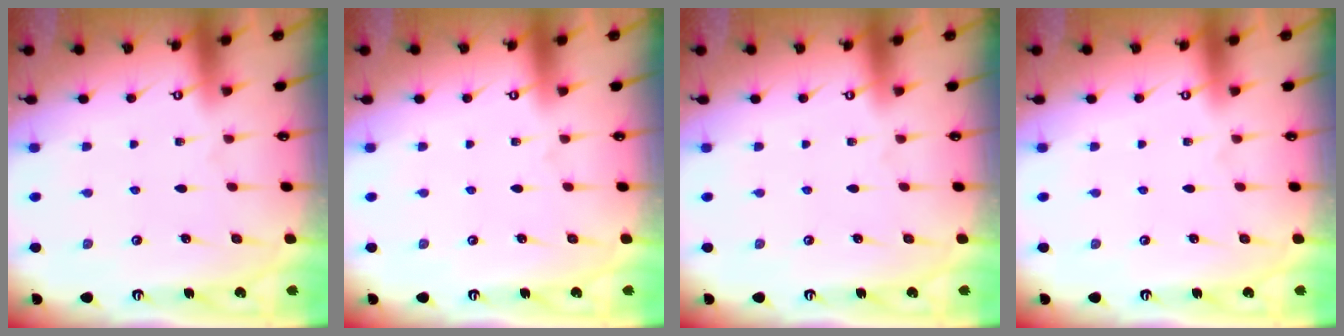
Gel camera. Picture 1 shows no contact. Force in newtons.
{"total": 0.0}
{"total": 0.0}
{"total": 0.0}